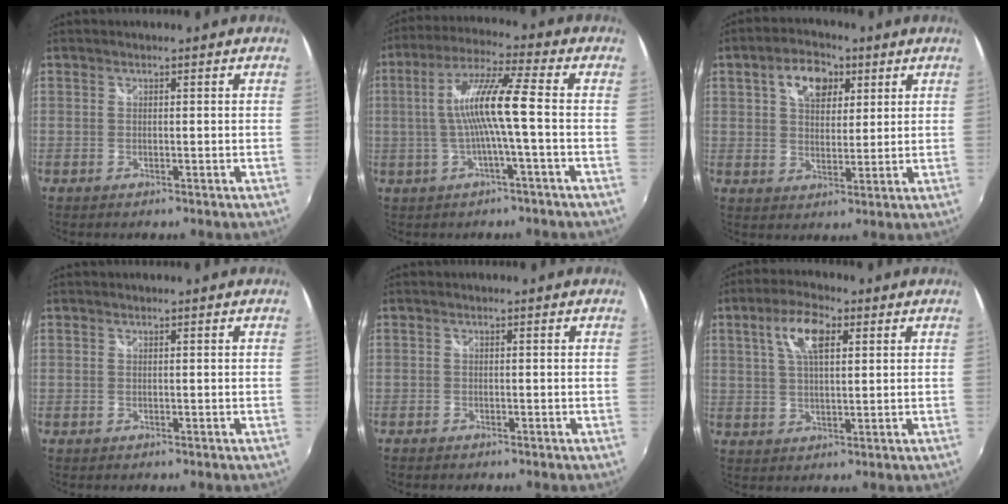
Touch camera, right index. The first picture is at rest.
{"total": 10.2, "force": [-1.2, -0.5, 10.1], "torque": [-0.192, 0.009, -0.019]}
{"total": 8.5, "force": [3.6, 5.4, 5.5], "torque": [-0.091, 0.023, 0.059]}
{"total": 0.0}
{"total": 1.6, "force": [-1.5, 0.5, 0.4], "torque": [-0.012, -0.009, -0.027]}
{"total": 7.9, "force": [3.0, 3.3, 6.5], "torque": [-0.123, 0.016, 0.053]}